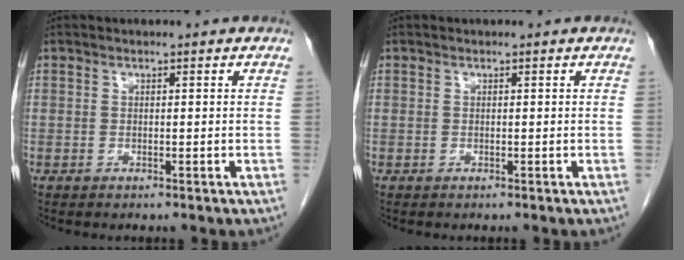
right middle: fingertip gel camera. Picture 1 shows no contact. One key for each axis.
{"total": 0.0}